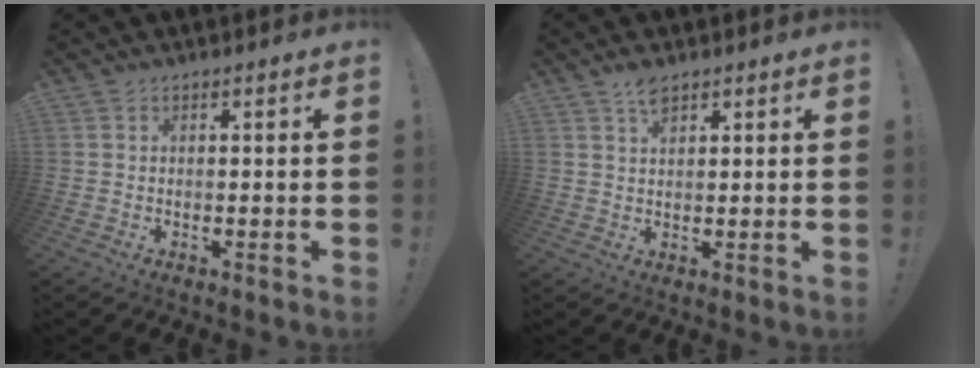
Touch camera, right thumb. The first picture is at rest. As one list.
[{"total": 3.7, "force": [2.6, 1.4, 2.2], "torque": [-0.034, -0.010, 0.045]}]